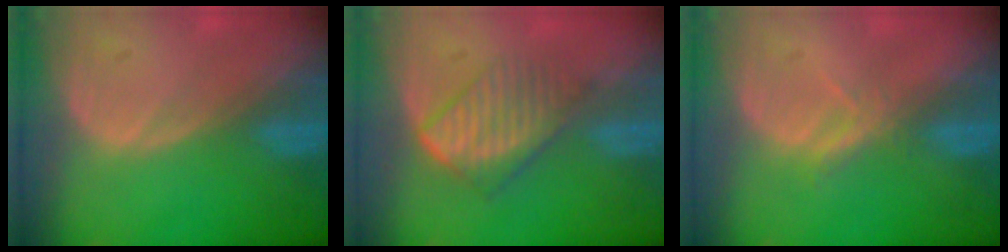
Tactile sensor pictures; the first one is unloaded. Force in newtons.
{"total": 6.5, "press": 5.9, "slide": 2.8}
{"total": 2.1, "press": 1.9, "slide": 0.9}